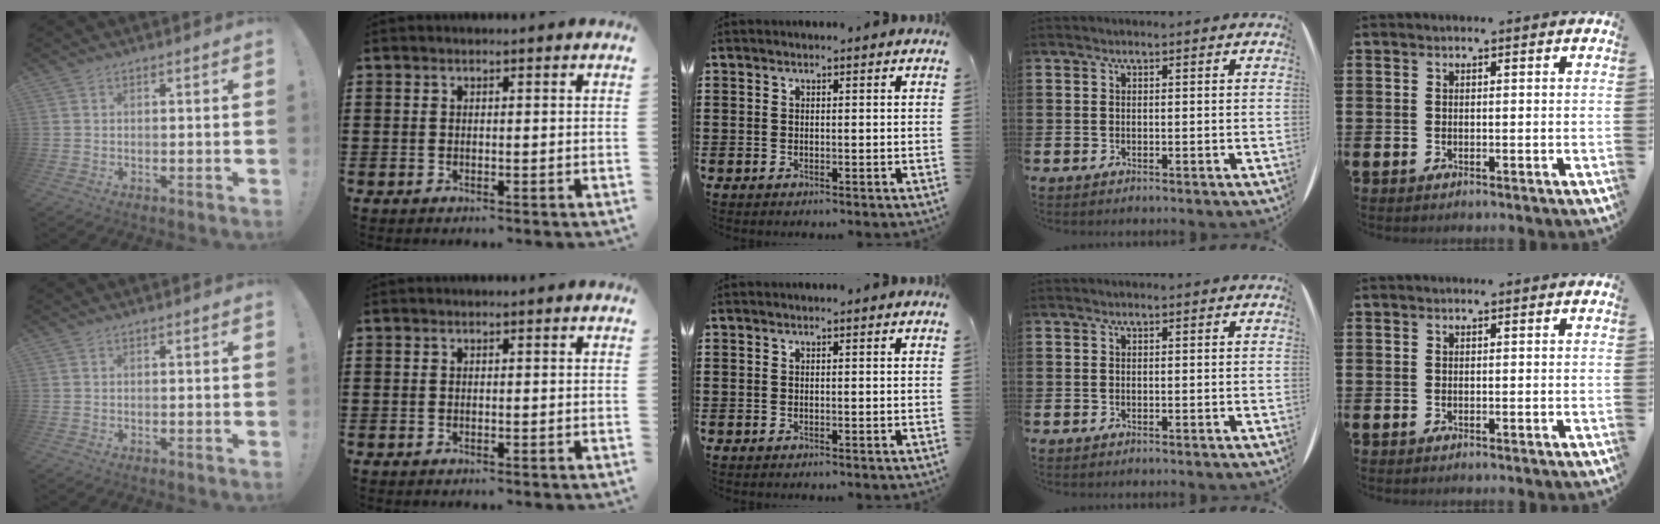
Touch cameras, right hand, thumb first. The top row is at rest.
{}